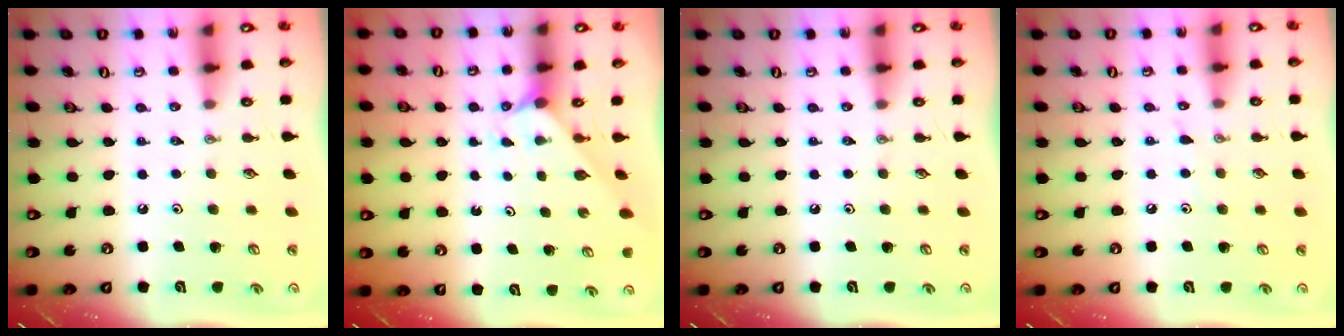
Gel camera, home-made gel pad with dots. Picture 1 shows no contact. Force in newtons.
{"total": 3.7, "press": 3.6, "slide": 0.4}
{"total": 0.0}
{"total": 4.0, "press": 4.0, "slide": 0.5}